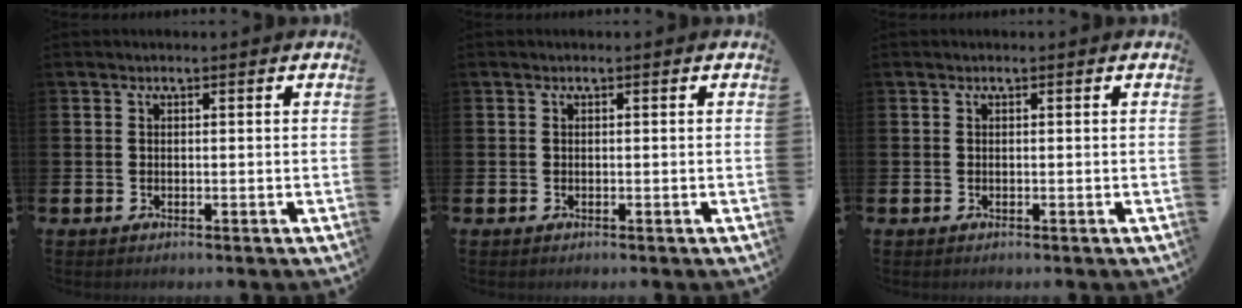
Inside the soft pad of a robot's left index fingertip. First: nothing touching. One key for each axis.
{"total": 0.0}
{"total": 0.0}